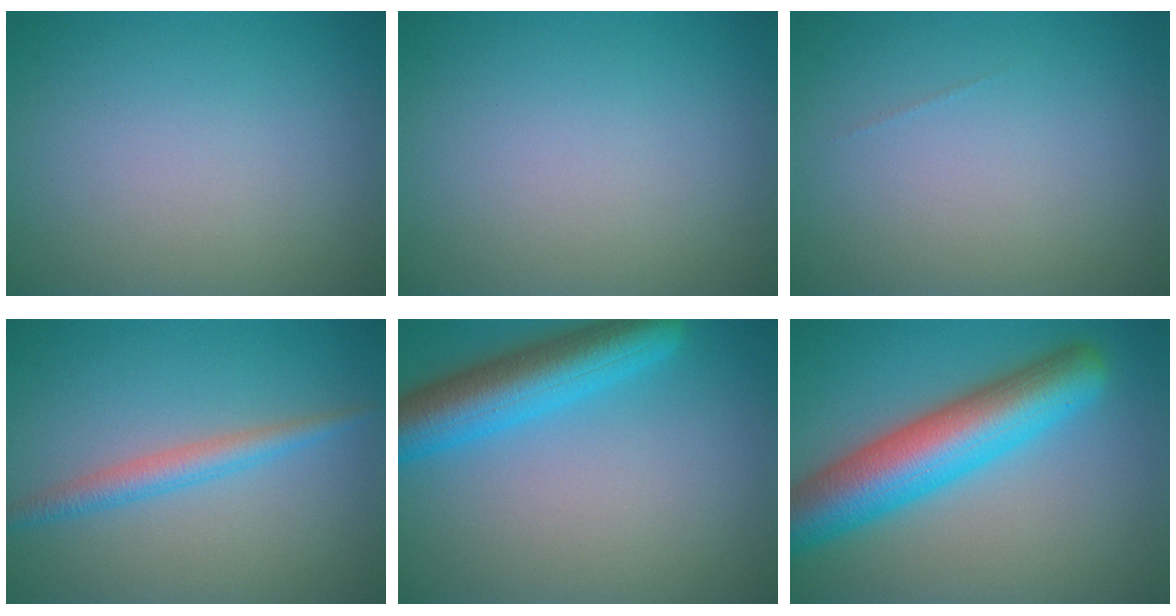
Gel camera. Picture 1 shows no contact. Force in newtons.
{"total": 0.0}
{"total": 0.0}
{"total": 2.4, "press": 2.4, "slide": 0.0}
{"total": 7.0, "press": 7.0, "slide": 0.3}
{"total": 9.4, "press": 9.4, "slide": 0.3}